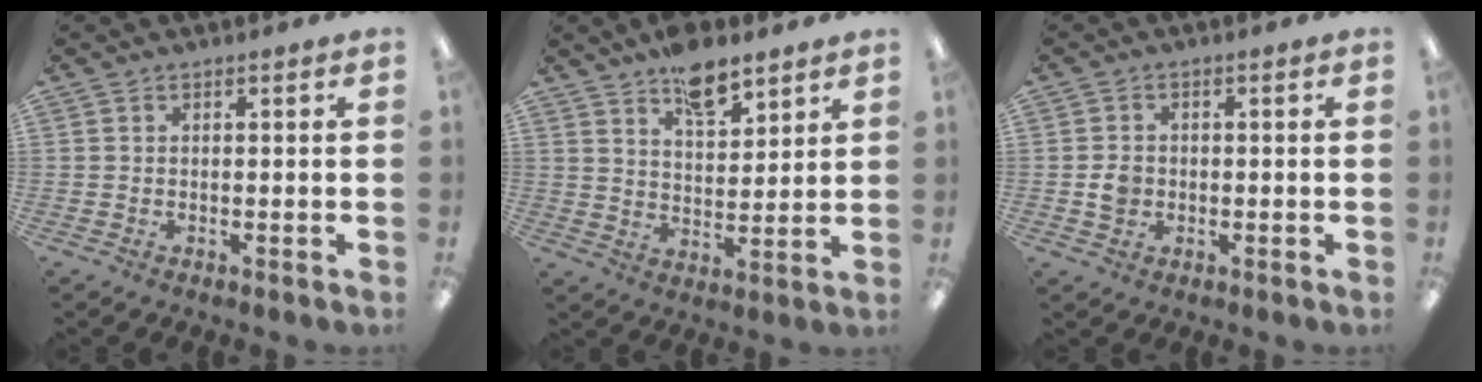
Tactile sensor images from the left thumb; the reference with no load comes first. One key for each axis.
{"total": 9.7, "fx": 7.2, "fy": 4.4, "fz": 4.8, "tx": -0.067, "ty": -0.038, "tz": 0.125}
{"total": 3.2, "fx": -0.4, "fy": 2.7, "fz": 1.7, "tx": -0.022, "ty": 0.003, "tz": -0.010}